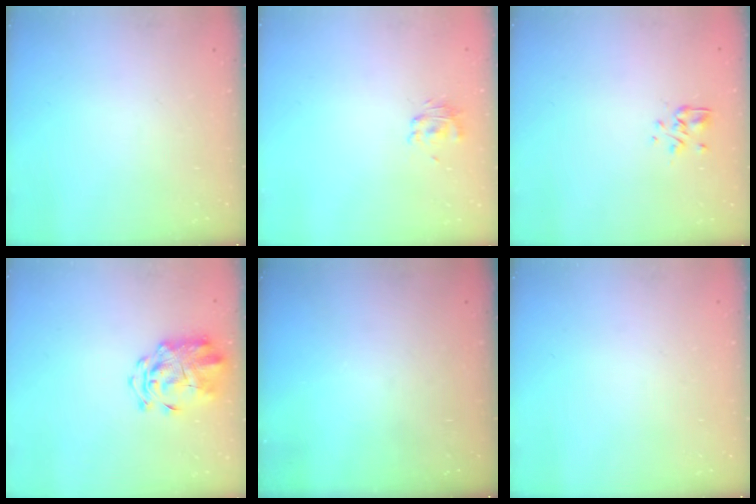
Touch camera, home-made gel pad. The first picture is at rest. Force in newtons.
{"total": 2.9, "press": 2.8, "slide": 0.7}
{"total": 2.5, "press": 2.3, "slide": 1.0}
{"total": 3.6, "press": 3.4, "slide": 1.3}
{"total": 0.0}
{"total": 0.0}